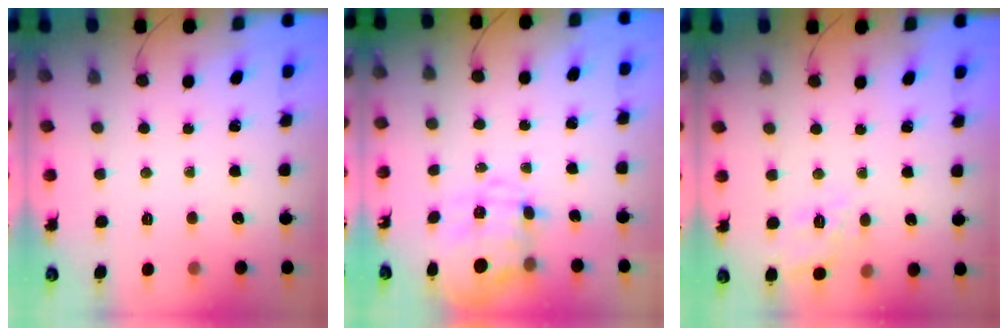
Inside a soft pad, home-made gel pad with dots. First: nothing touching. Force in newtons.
{"total": 7.3, "press": 7.1, "slide": 1.5}
{"total": 3.5, "press": 3.2, "slide": 1.4}